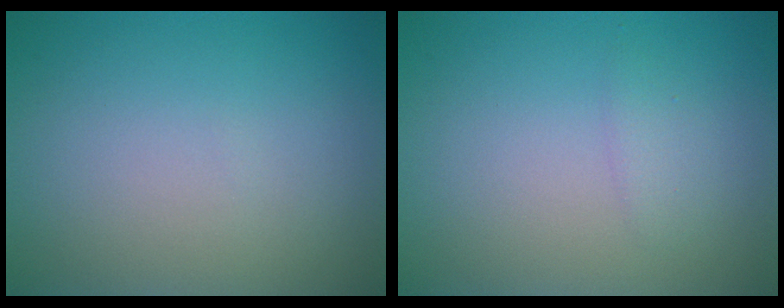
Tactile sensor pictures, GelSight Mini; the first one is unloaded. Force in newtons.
{"total": 1.1, "press": 1.1, "slide": 0.1}